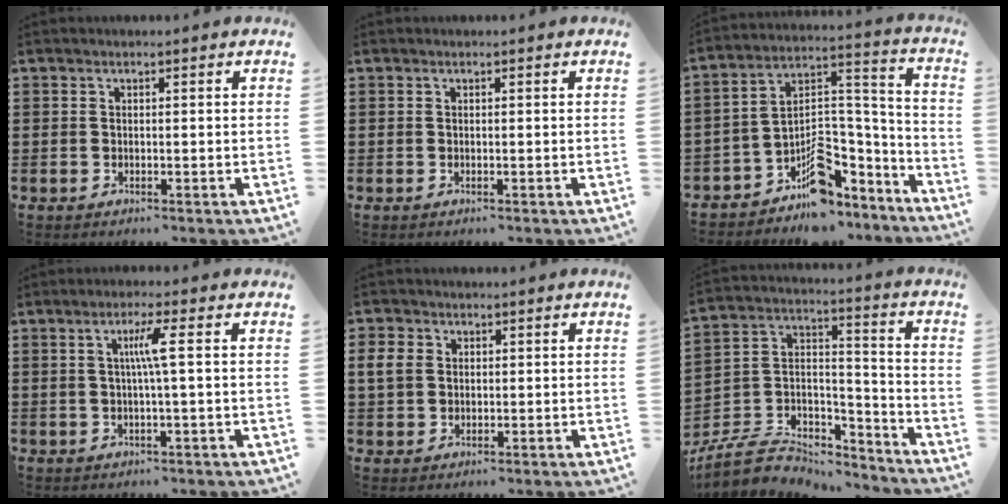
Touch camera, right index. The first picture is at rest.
{"total": 0.0}
{"total": 7.5, "force": [-5.1, 4.5, 3.0], "torque": [-0.048, -0.002, -0.090]}
{"total": 4.1, "force": [0.5, -0.3, 4.1], "torque": [-0.077, -0.002, 0.001]}
{"total": 3.3, "force": [0.8, 2.8, 1.6], "torque": [-0.049, 0.009, 0.010]}
{"total": 7.4, "force": [-6.0, 3.7, 2.4], "torque": [-0.061, 0.005, -0.117]}